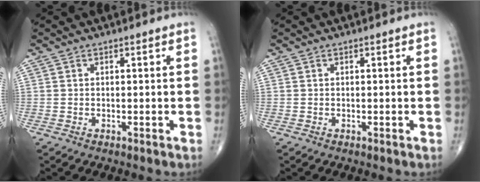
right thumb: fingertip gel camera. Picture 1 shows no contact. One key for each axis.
{"total": 0.0}